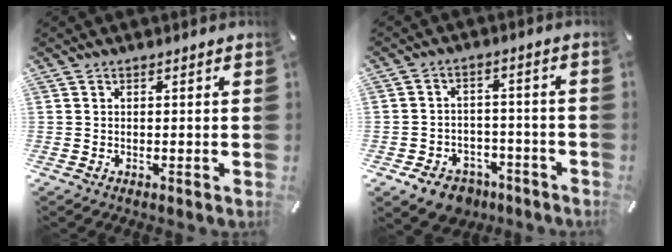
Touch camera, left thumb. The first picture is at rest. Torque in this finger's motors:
{"motor_torque": [-0.09, 0.18, 0.13, 0.13, 0.01]}